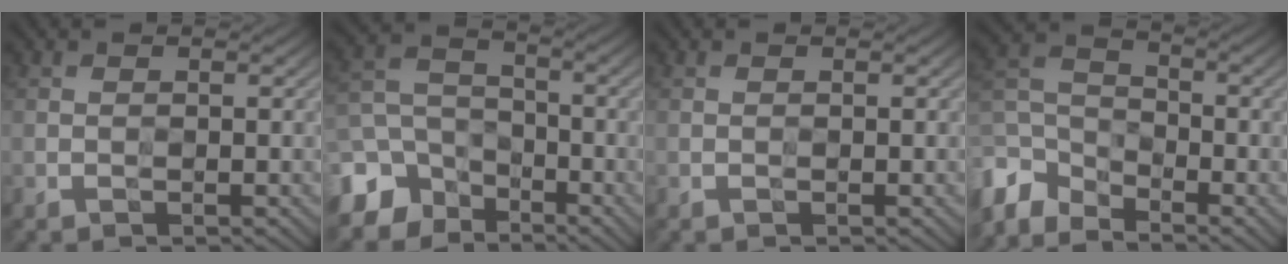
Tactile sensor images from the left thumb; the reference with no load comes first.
{"total": 9.4, "force": [-5.9, 6.7, 3.2], "torque": [-0.106, -0.020, -0.118]}
{"total": 0.0}
{"total": 7.6, "force": [-5.7, 4.0, 3.1], "torque": [-0.077, -0.005, -0.134]}